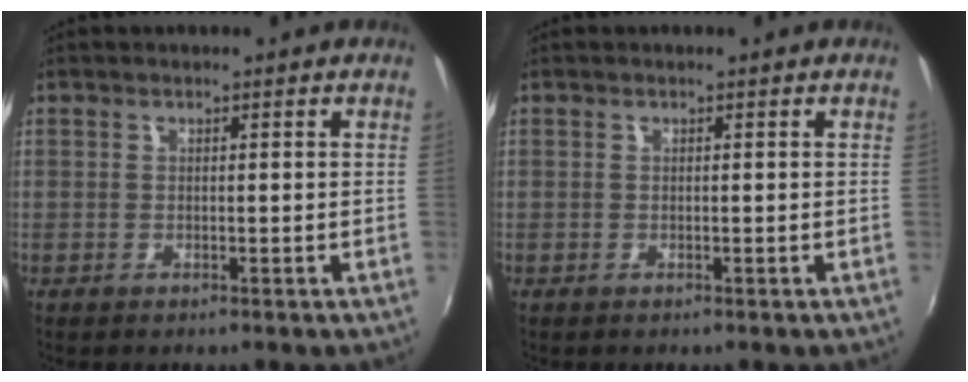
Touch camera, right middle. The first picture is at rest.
{"total": 0.0}